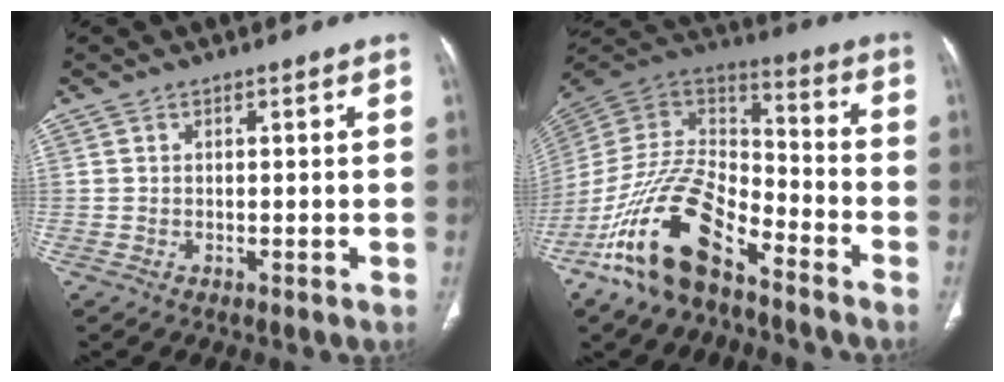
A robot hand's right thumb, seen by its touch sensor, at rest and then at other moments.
{"total": 19.1, "force": [-11.9, 8.3, 12.4], "torque": [-0.216, 0.080, -0.222]}